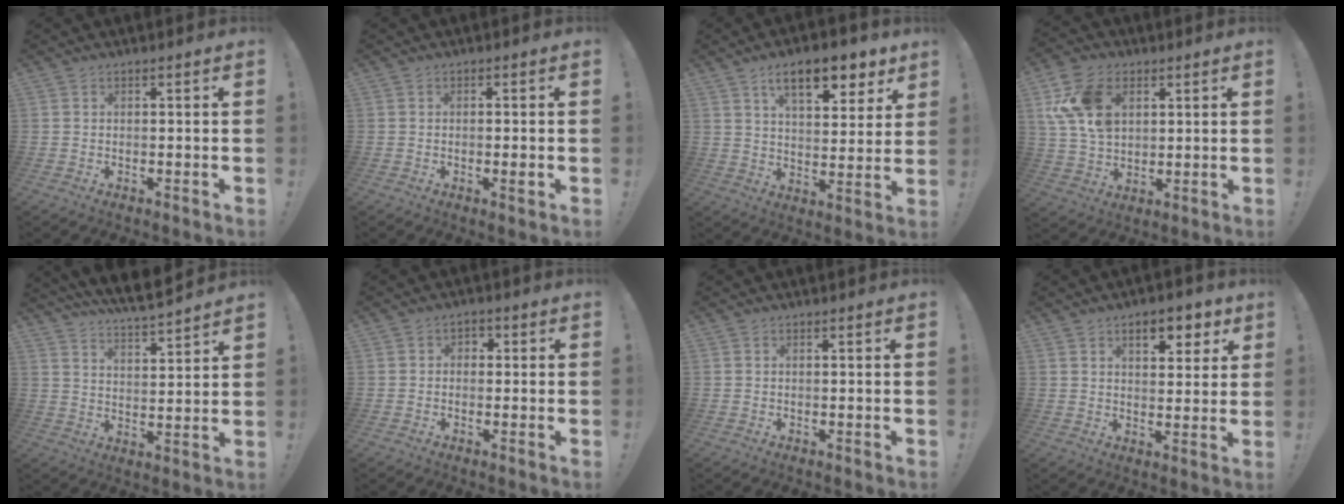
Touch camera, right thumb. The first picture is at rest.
{"total": 2.0, "force": [-0.6, 0.3, 1.9], "torque": [-0.024, -0.001, -0.011]}
{"total": 13.9, "force": [8.1, 5.4, 9.9], "torque": [-0.140, -0.040, 0.134]}
{"total": 15.7, "force": [5.7, 11.0, 9.7], "torque": [-0.179, -0.015, 0.116]}
{"total": 8.1, "force": [7.5, 1.0, 3.1], "torque": [-0.072, -0.061, 0.133]}
{"total": 2.1, "force": [-0.8, 1.7, 0.8], "torque": [-0.011, 0.006, -0.016]}
{"total": 0.0}
{"total": 7.9, "force": [4.4, 3.5, 5.5], "torque": [-0.062, -0.019, 0.072]}